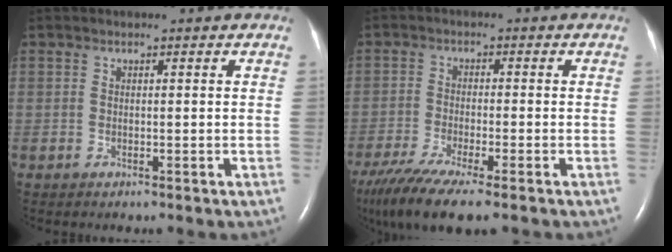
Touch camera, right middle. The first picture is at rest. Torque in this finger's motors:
{"motor_torque": [1.06, -0.99, 0.20, 0.11]}